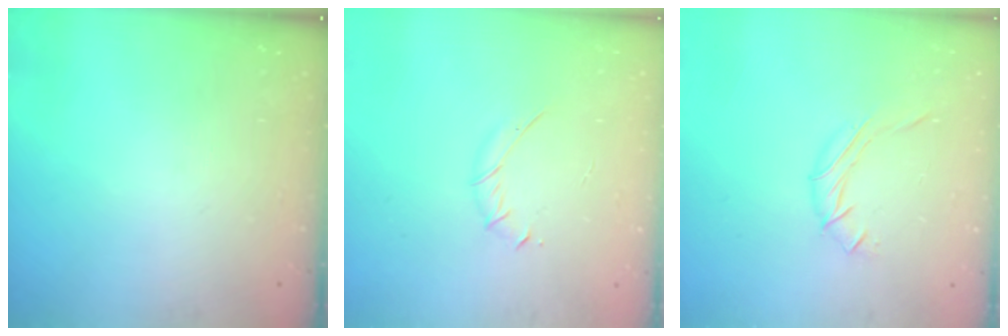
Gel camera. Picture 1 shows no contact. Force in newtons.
{"total": 4.6, "press": 4.4, "slide": 1.2}
{"total": 5.8, "press": 5.8, "slide": 0.8}